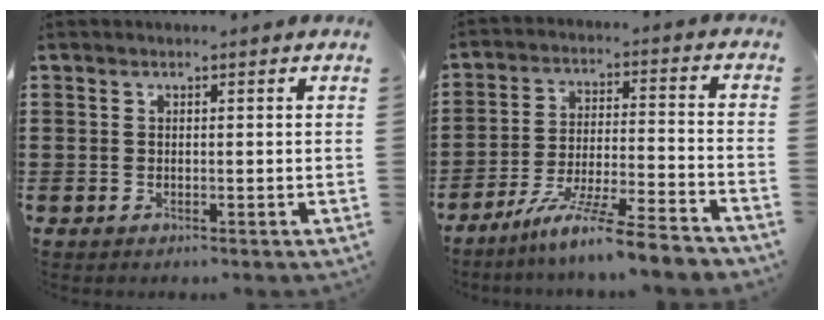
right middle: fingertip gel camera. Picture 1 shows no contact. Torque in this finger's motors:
{"motor_torque": [1.41, -0.73, 0.43, 0.09]}